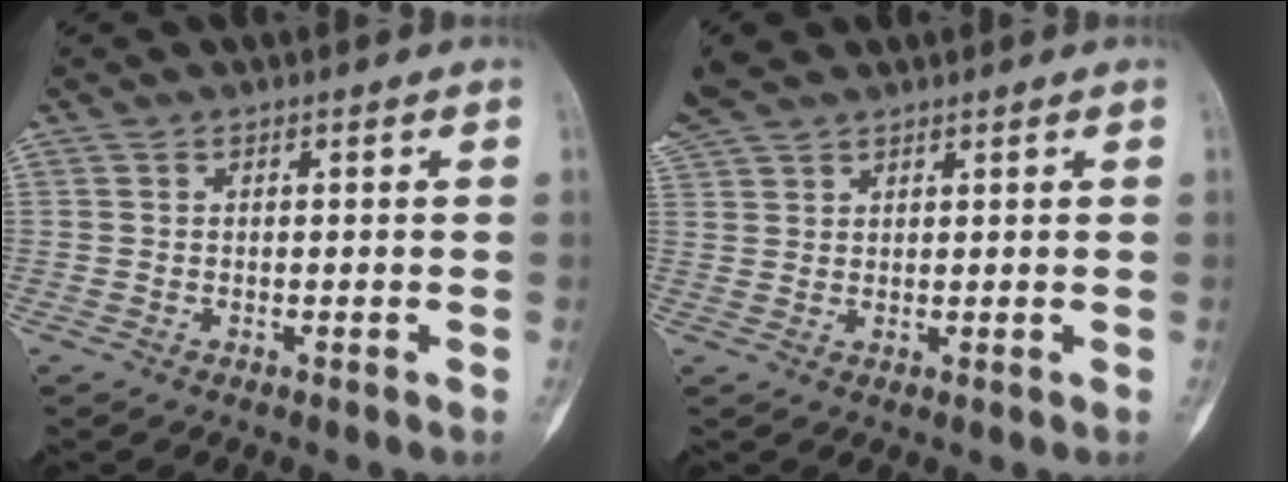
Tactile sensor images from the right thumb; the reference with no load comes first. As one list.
[{"total": 5.9, "force": [4.7, 2.4, 2.6], "torque": [-0.058, 0.011, 0.101]}]